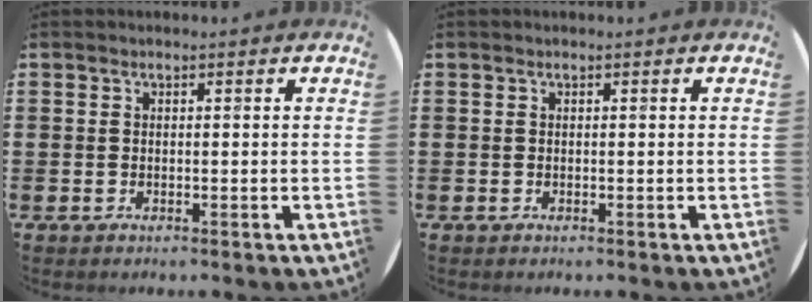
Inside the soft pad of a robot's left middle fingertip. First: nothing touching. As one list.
[{"total": 0.0}]